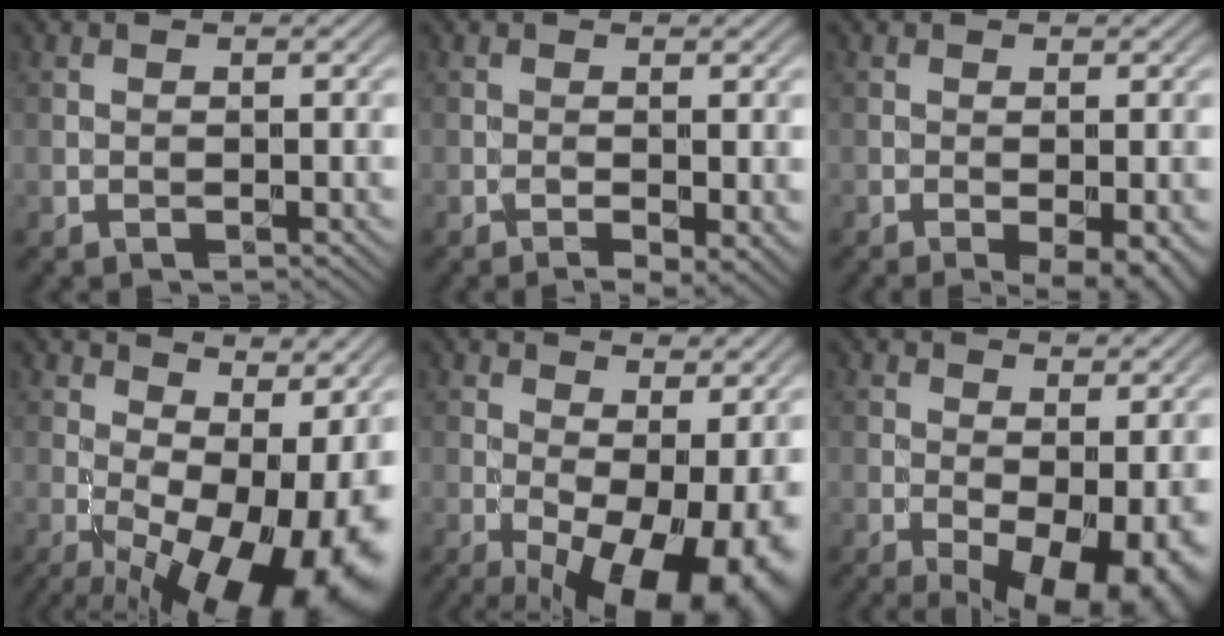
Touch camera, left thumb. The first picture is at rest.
{"total": 3.2, "force": [-1.1, 1.0, 2.9], "torque": [-0.044, -0.008, -0.013]}
{"total": 4.4, "force": [-1.9, 1.3, 3.7], "torque": [-0.057, -0.006, -0.022]}
{"total": 17.4, "force": [-0.4, 8.0, 15.4], "torque": [-0.193, -0.009, 0.021]}
{"total": 16.7, "force": [-2.8, 7.7, 14.5], "torque": [-0.195, -0.017, -0.009]}
{"total": 11.2, "force": [-3.0, 5.2, 9.5], "torque": [-0.129, -0.013, -0.029]}